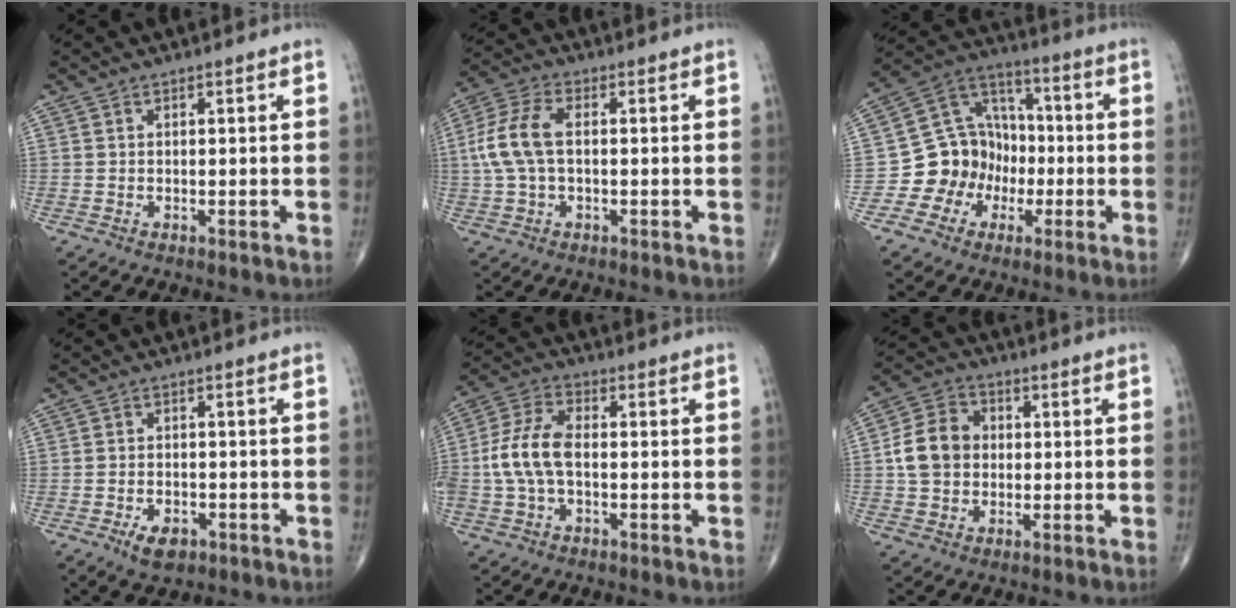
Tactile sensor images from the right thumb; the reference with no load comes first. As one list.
[{"total": 9.0, "force": [0.4, 4.9, 7.5], "torque": [-0.178, 0.022, 0.005]}, {"total": 13.3, "force": [-3.2, 11.9, 5.0], "torque": [-0.030, 0.061, -0.060]}, {"total": 4.9, "force": [-2.6, 2.8, 3.0], "torque": [-0.047, 0.007, -0.041]}, {"total": 9.8, "force": [-1.1, 5.4, 8.1], "torque": [-0.183, 0.029, -0.026]}, {"total": 9.6, "force": [0.1, 7.9, 5.5], "torque": [-0.085, 0.020, -0.006]}]